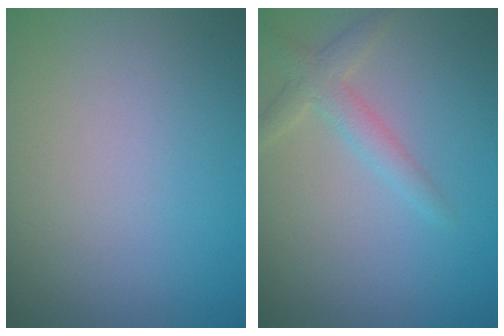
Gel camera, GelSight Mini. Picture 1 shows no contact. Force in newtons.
{"total": 2.3, "press": 2.3, "slide": 0.1}